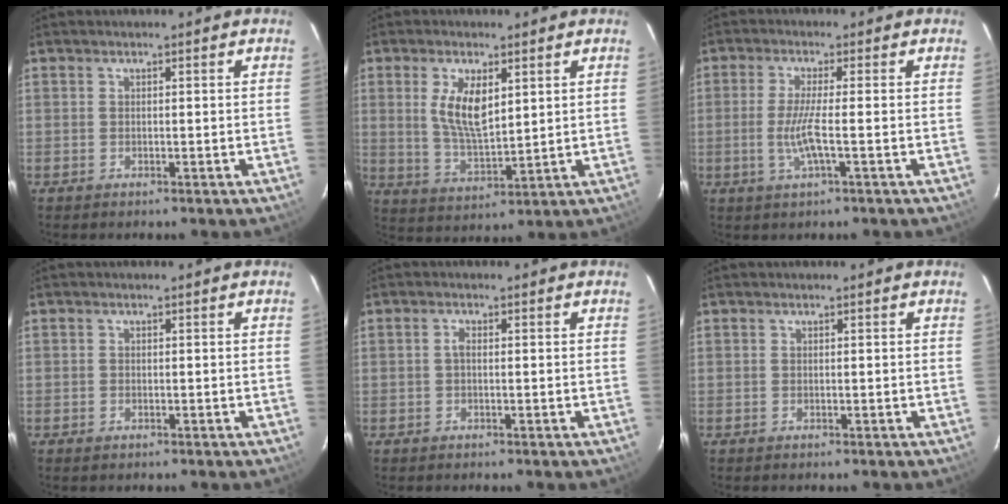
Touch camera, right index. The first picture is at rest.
{"total": 8.4, "force": [2.7, 3.5, 7.1], "torque": [-0.139, -0.002, 0.059]}
{"total": 5.4, "force": [-1.3, -0.1, 5.2], "torque": [-0.110, -0.006, -0.025]}
{"total": 0.7, "force": [-0.5, 0.5, 0.2], "torque": [-0.003, -0.002, -0.009]}
{"total": 1.0, "force": [-0.1, 0.4, 0.9], "torque": [-0.019, 0.006, -0.004]}
{"total": 0.0}